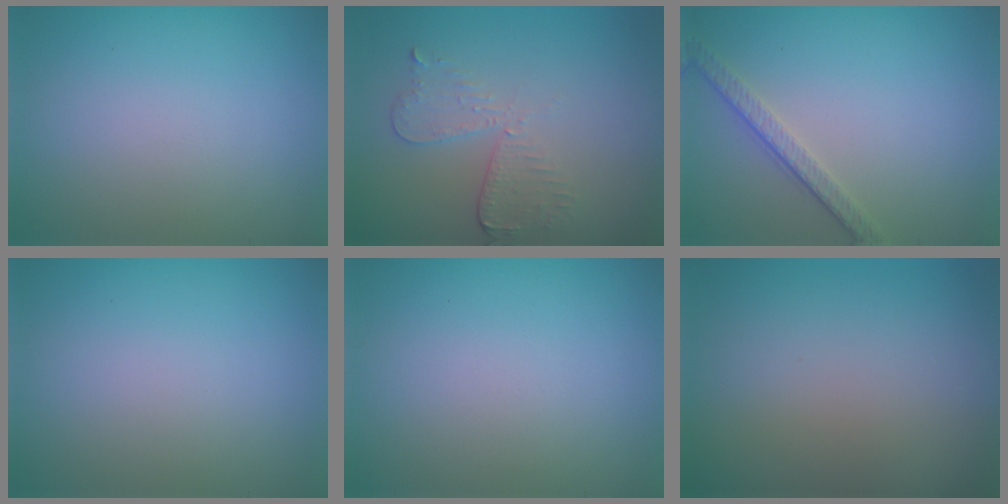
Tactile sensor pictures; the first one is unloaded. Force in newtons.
{"total": 3.0, "press": 2.6, "slide": 1.5}
{"total": 2.6, "press": 2.0, "slide": 1.7}
{"total": 0.0}
{"total": 0.0}
{"total": 0.0}